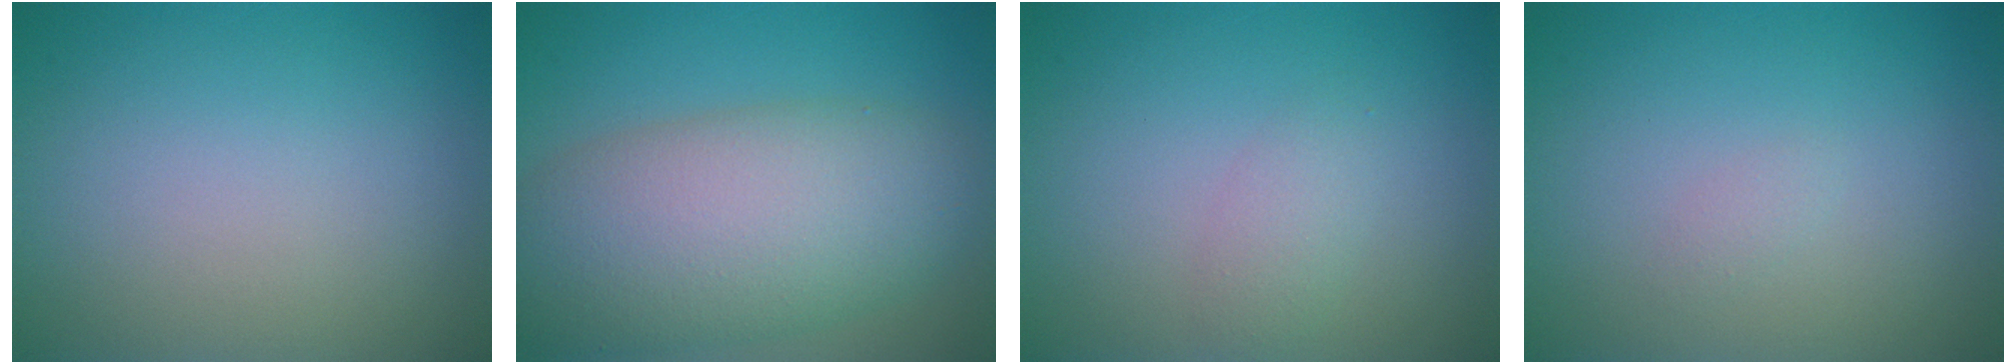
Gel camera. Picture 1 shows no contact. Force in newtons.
{"total": 10.0, "press": 10.0, "slide": 0.3}
{"total": 1.6, "press": 1.6, "slide": 0.0}
{"total": 0.6, "press": 0.6, "slide": 0.0}